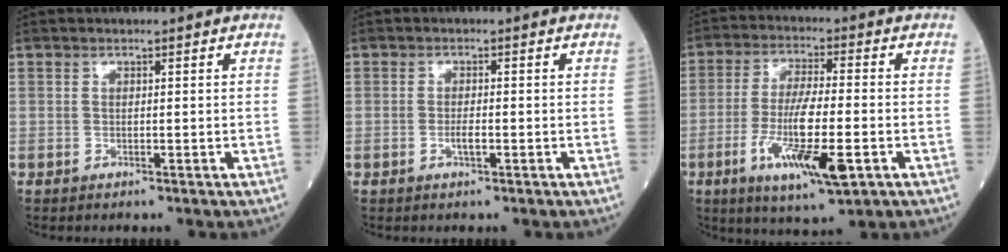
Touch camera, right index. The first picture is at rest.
{"total": 1.6, "force": [-0.4, 0.4, 1.5], "torque": [-0.033, 0.000, -0.006]}
{"total": 12.4, "force": [-4.2, 1.8, 11.6], "torque": [-0.219, -0.021, -0.071]}